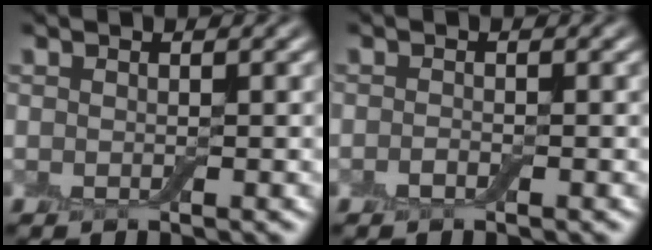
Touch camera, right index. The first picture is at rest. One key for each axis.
{"total": 0.6, "fx": -0.4, "fy": 0.2, "fz": 0.4, "tx": -0.011, "ty": -0.001, "tz": -0.008}